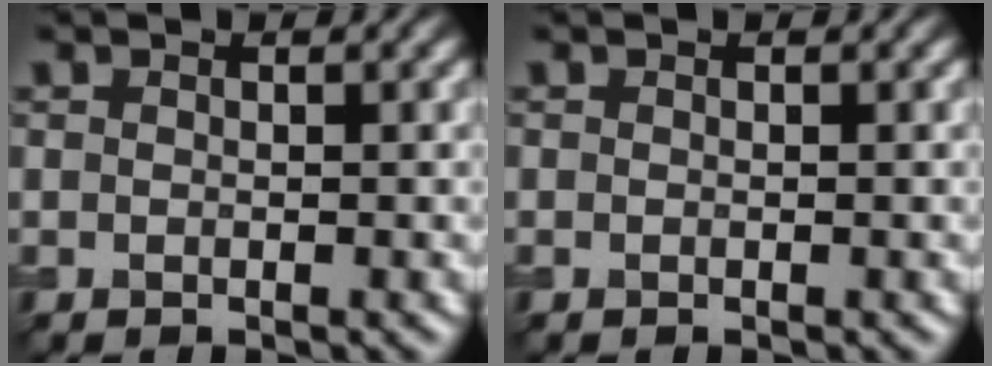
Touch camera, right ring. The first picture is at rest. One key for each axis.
{"total": 0.0}